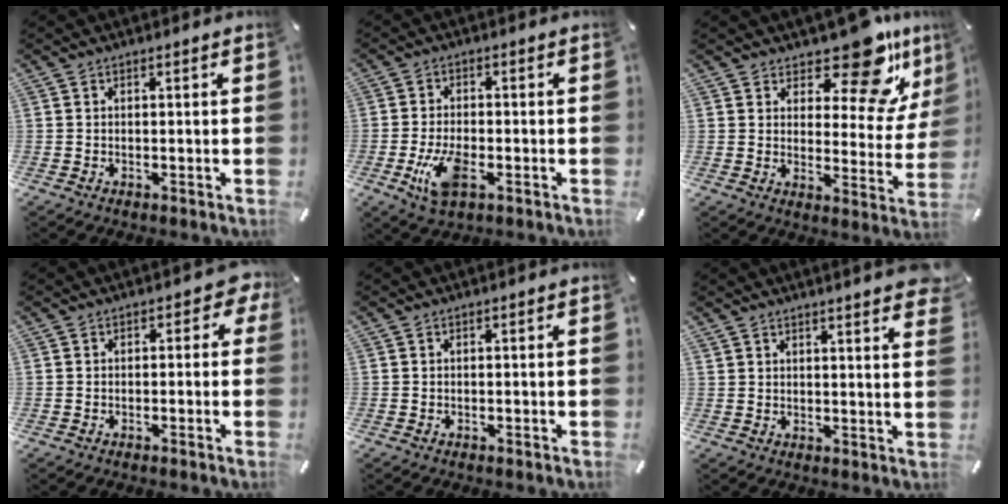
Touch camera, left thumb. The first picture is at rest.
{"total": 8.2, "force": [-2.8, 4.1, 6.5], "torque": [-0.149, -0.002, -0.050]}
{"total": 15.0, "force": [11.7, 5.2, 7.9], "torque": [-0.098, -0.098, 0.194]}
{"total": 3.0, "force": [0.0, 2.1, 2.2], "torque": [-0.026, 0.004, -0.005]}
{"total": 0.0}
{"total": 4.0, "force": [3.6, 0.5, 1.7], "torque": [-0.026, -0.020, 0.063]}